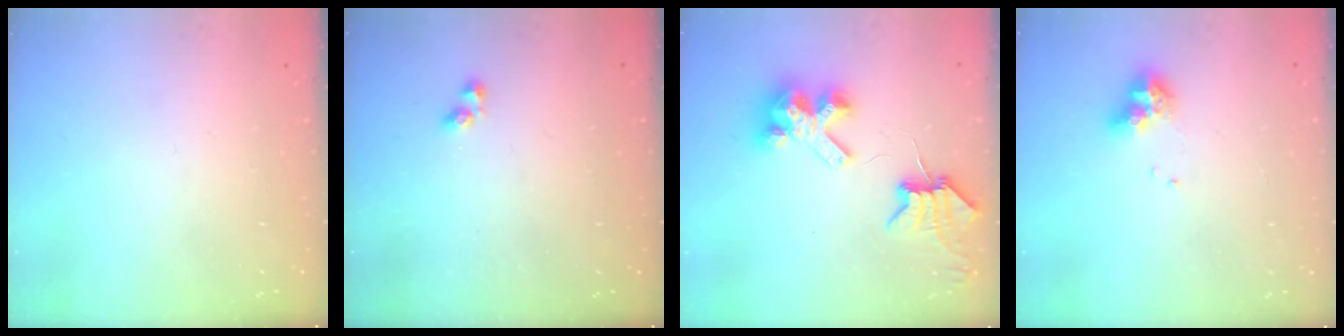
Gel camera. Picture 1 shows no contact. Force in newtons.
{"total": 1.9, "press": 1.9, "slide": 0.4}
{"total": 8.0, "press": 7.9, "slide": 1.2}
{"total": 8.5, "press": 8.5, "slide": 1.1}